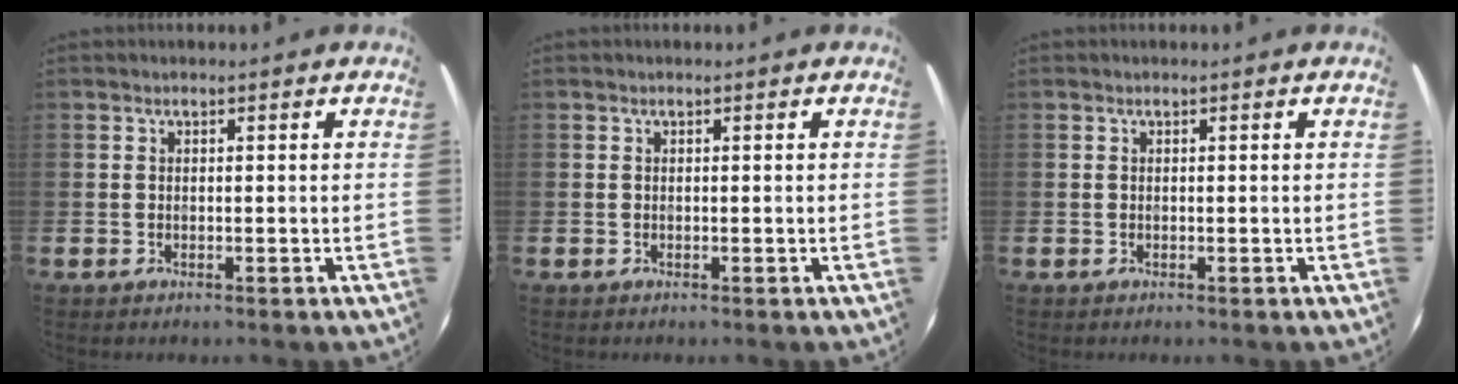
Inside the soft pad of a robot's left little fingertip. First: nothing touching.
{"total": 0.0}
{"total": 0.0}